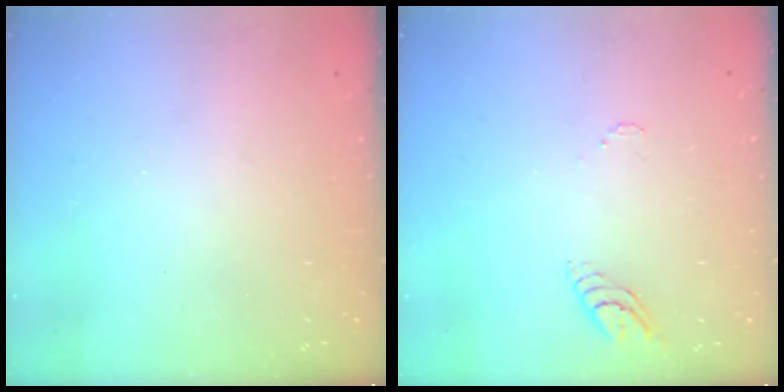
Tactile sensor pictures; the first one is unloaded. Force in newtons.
{"total": 4.8, "press": 4.8, "slide": 0.4}